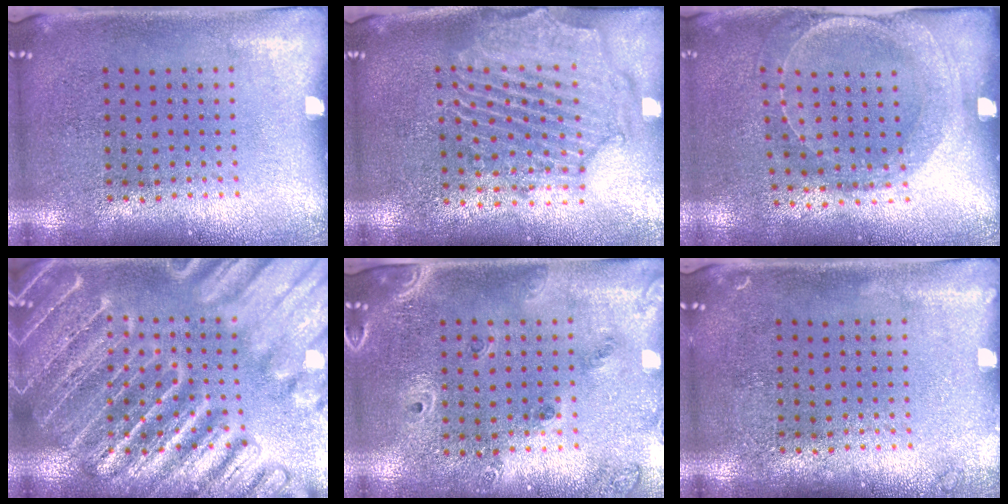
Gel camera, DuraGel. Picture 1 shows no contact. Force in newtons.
{"total": 2.3, "press": 2.2, "slide": 0.8}
{"total": 1.5, "press": 1.4, "slide": 0.4}
{"total": 6.0, "press": 5.9, "slide": 0.8}
{"total": 1.7, "press": 1.5, "slide": 0.7}
{"total": 0.7, "press": 0.7, "slide": 0.2}